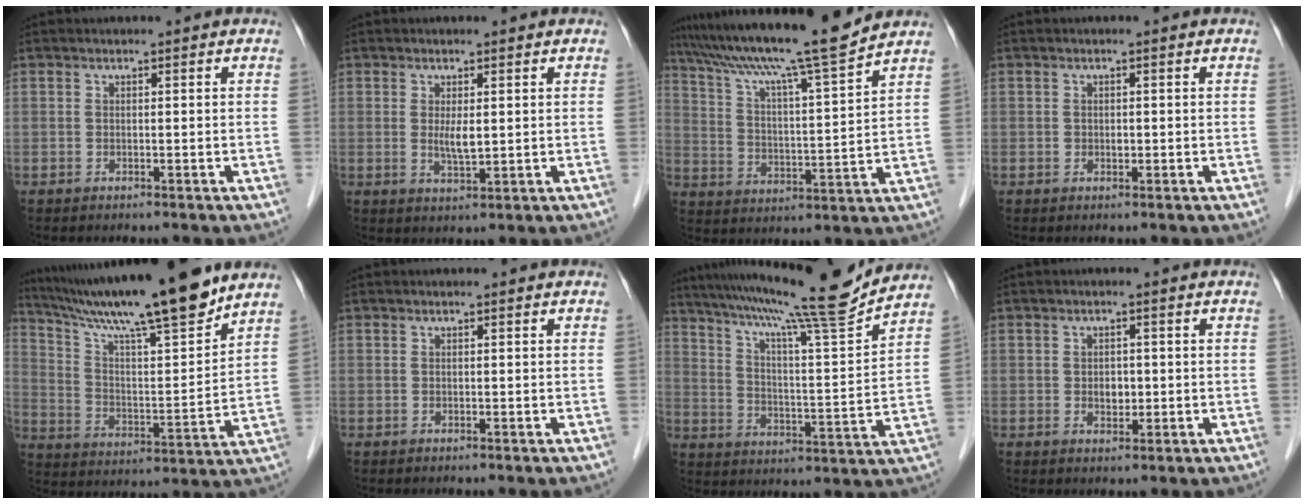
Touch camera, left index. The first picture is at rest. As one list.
[{"total": 3.0, "force": [0.5, 0.7, 2.8], "torque": [-0.056, -0.007, 0.012]}, {"total": 16.8, "force": [14.5, -1.0, 8.4], "torque": [-0.148, -0.004, 0.231]}, {"total": 0.9, "force": [-0.1, 0.7, 0.6], "torque": [-0.012, 0.001, -0.001]}, {"total": 19.5, "force": [16.3, 0.2, 10.7], "torque": [-0.181, 0.001, 0.272]}, {"total": 0.0}, {"total": 17.9, "force": [15.8, -1.9, 8.2], "torque": [-0.143, -0.022, 0.236]}, {"total": 2.3, "force": [-0.2, 1.6, 1.6], "torque": [-0.025, 0.002, 0.001]}]